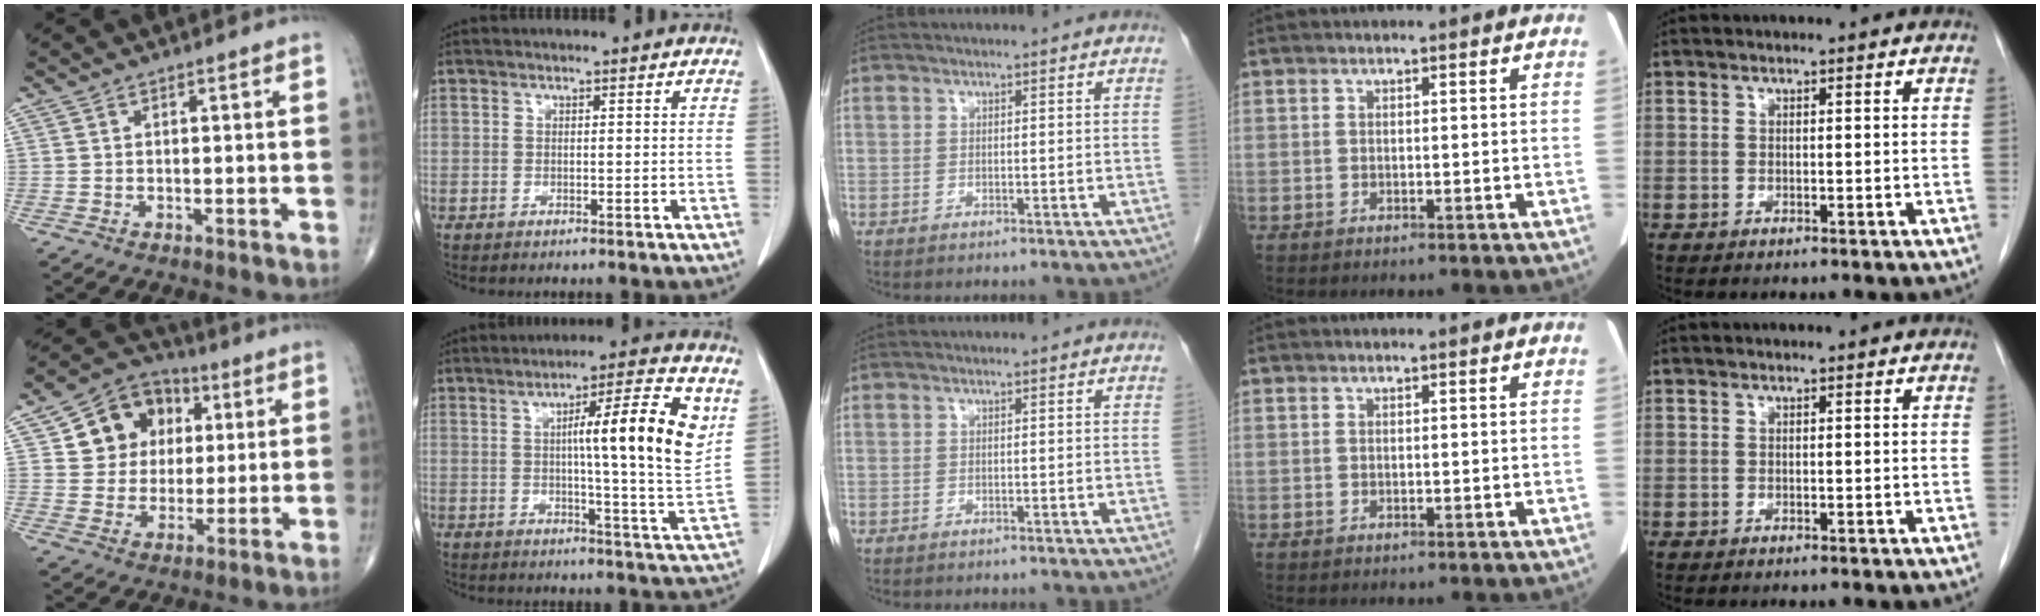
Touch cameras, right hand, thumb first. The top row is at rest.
{"thumb": {"total": 13.2, "force": [3.8, 11.3, 5.8], "torque": [-0.047, 0.001, 0.063]}, "index": {"total": 13.3, "force": [3.7, -0.1, 12.8], "torque": [-0.186, 0.001, 0.047]}}